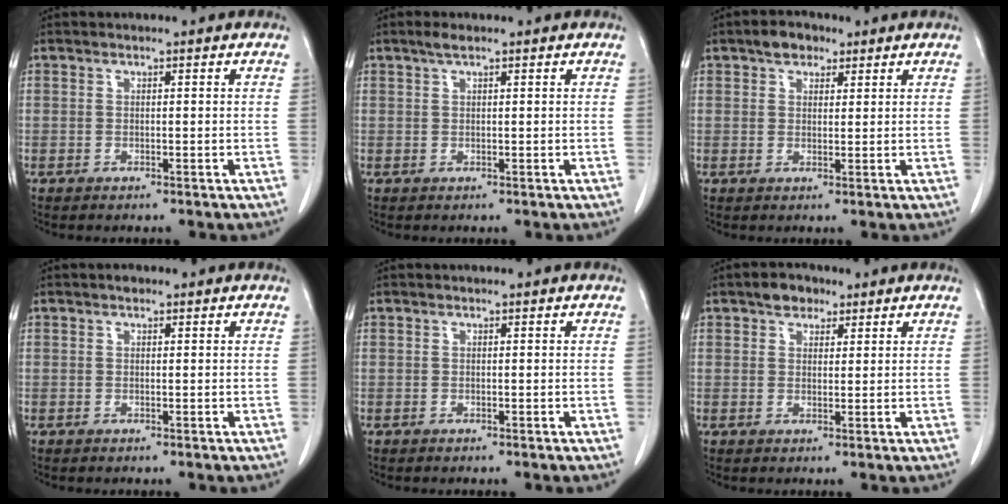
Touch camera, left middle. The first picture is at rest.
{"total": 1.5, "force": [1.1, 0.2, 1.0], "torque": [-0.026, 0.007, 0.022]}
{"total": 3.4, "force": [2.2, 2.2, 1.5], "torque": [-0.027, 0.010, 0.037]}
{"total": 0.7, "force": [0.5, 0.3, 0.3], "torque": [-0.009, 0.004, 0.007]}
{"total": 0.0}
{"total": 3.4, "force": [2.2, 2.1, 1.4], "torque": [-0.024, 0.009, 0.037]}